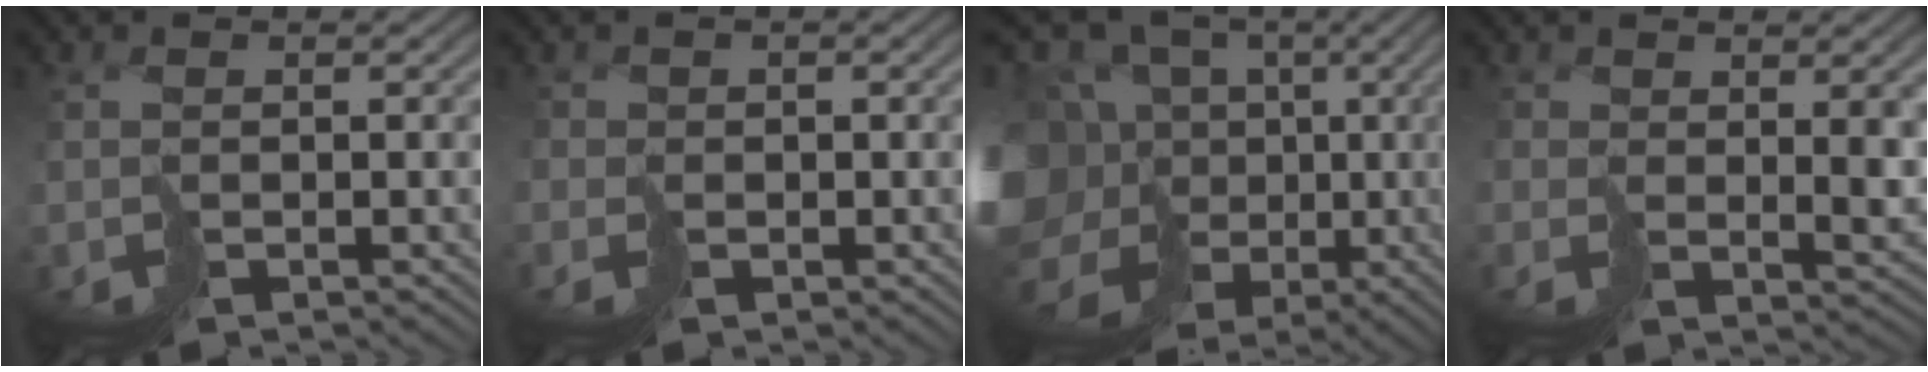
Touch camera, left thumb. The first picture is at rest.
{"total": 1.4, "force": [-0.2, 0.8, -1.1], "torque": [0.027, -0.005, -0.010]}
{"total": 17.5, "force": [-0.6, 13.7, 10.8], "torque": [-0.261, 0.009, 0.019]}
{"total": 2.7, "force": [2.2, 0.8, 1.4], "torque": [-0.026, -0.005, 0.044]}